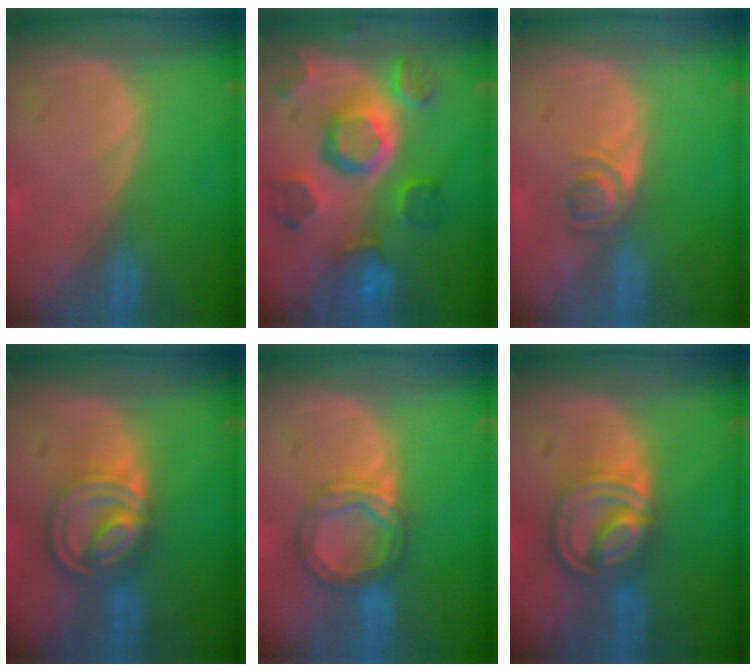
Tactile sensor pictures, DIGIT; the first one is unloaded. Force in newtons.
{"total": 11.3, "press": 10.0, "slide": 5.2}
{"total": 3.1, "press": 2.9, "slide": 0.8}
{"total": 8.6, "press": 7.3, "slide": 4.6}
{"total": 6.3, "press": 5.8, "slide": 2.3}
{"total": 8.6, "press": 7.3, "slide": 4.6}